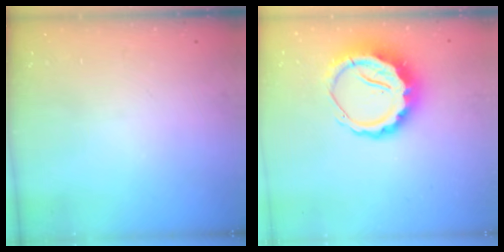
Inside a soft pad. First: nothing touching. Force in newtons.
{"total": 9.5, "press": 9.2, "slide": 2.2}